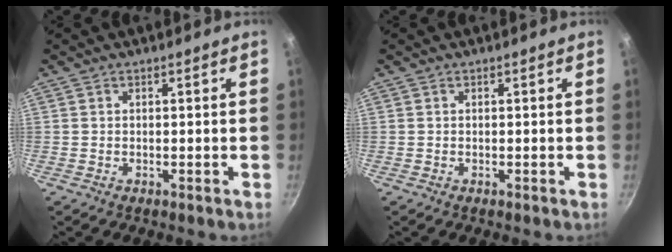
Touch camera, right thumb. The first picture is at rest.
{"total": 0.0}